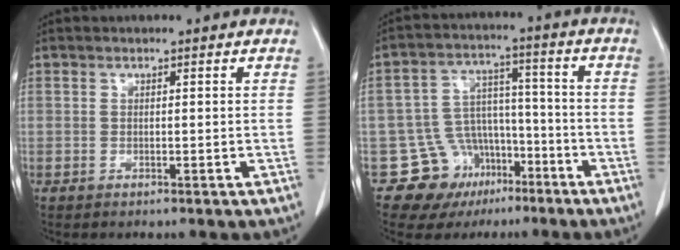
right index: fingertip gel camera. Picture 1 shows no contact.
{"total": 11.3, "force": [-6.3, 9.2, 2.2], "torque": [-0.031, 0.057, -0.086]}